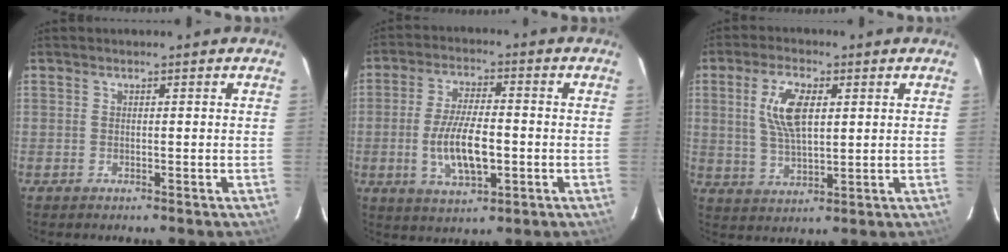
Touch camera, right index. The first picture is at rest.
{"total": 10.7, "force": [-2.2, 3.9, 9.7], "torque": [-0.189, -0.007, -0.036]}
{"total": 8.9, "force": [2.4, 3.9, 7.6], "torque": [-0.148, 0.007, 0.048]}